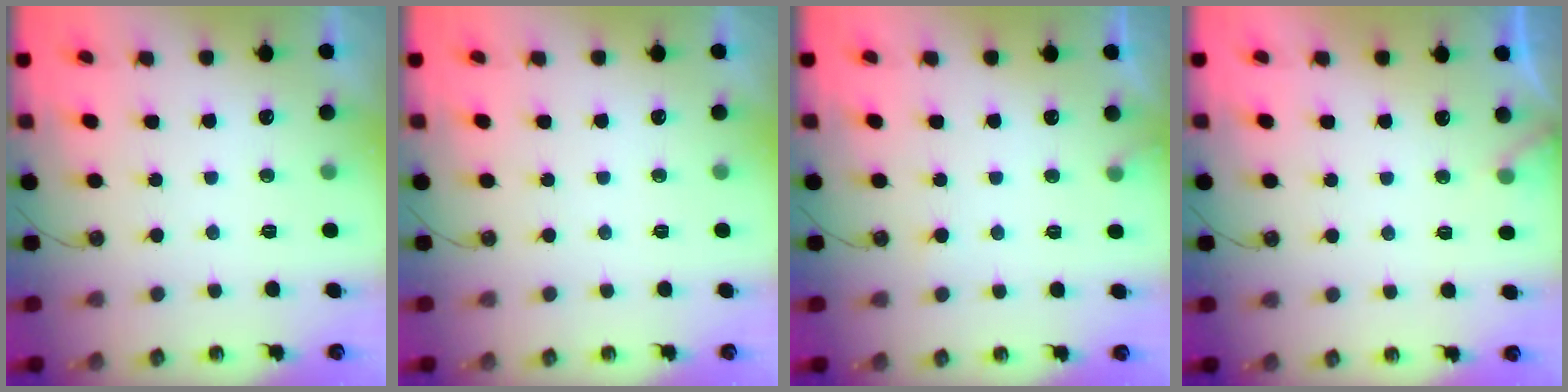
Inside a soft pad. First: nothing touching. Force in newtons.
{"total": 0.0}
{"total": 5.2, "press": 5.1, "slide": 0.4}
{"total": 4.5, "press": 4.5, "slide": 0.4}